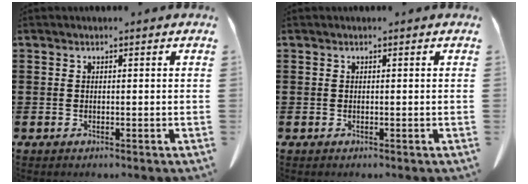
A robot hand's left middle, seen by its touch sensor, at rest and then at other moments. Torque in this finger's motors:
{"motor_torque": [0.00, 0.06, -0.01, -0.01]}